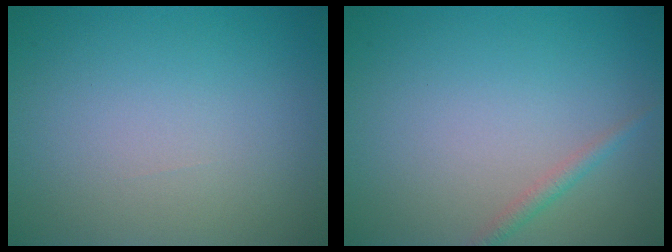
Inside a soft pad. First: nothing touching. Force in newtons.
{"total": 1.2, "press": 1.2, "slide": 0.0}